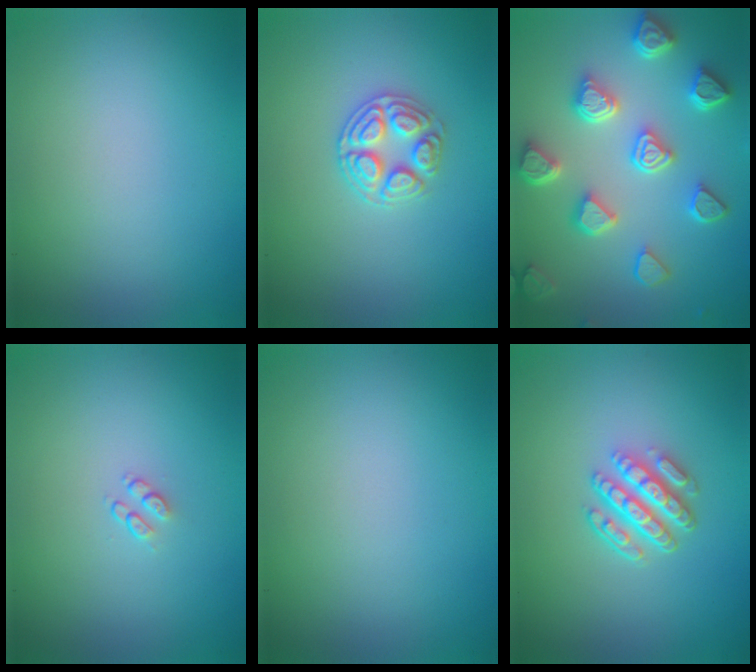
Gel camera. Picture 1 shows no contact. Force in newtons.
{"total": 2.8, "press": 2.7, "slide": 0.9}
{"total": 6.6, "press": 5.3, "slide": 3.8}
{"total": 0.9, "press": 0.6, "slide": 0.7}
{"total": 0.0}
{"total": 4.6, "press": 3.3, "slide": 3.1}